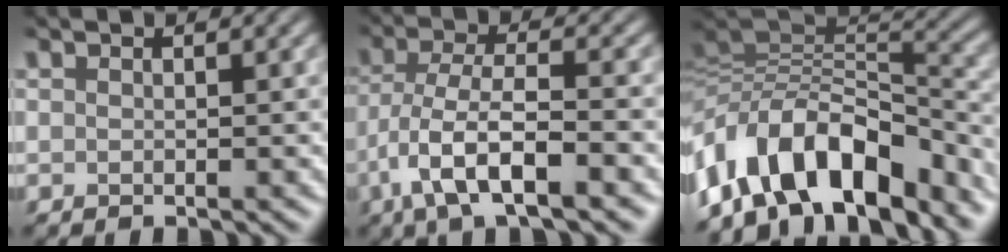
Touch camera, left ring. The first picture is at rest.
{"total": 7.4, "force": [-3.3, 2.3, 6.2], "torque": [-0.121, -0.001, -0.067]}
{"total": 12.6, "force": [-6.8, 5.9, 8.8], "torque": [-0.146, 0.021, -0.132]}